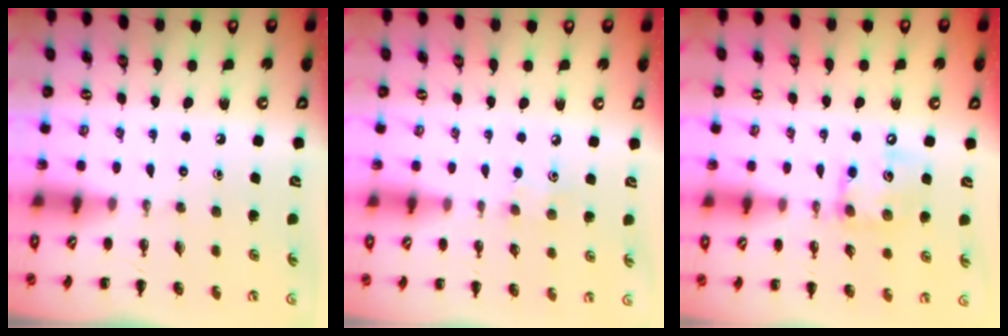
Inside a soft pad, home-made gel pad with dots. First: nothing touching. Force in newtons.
{"total": 3.7, "press": 3.6, "slide": 0.9}
{"total": 11.2, "press": 11.0, "slide": 1.9}